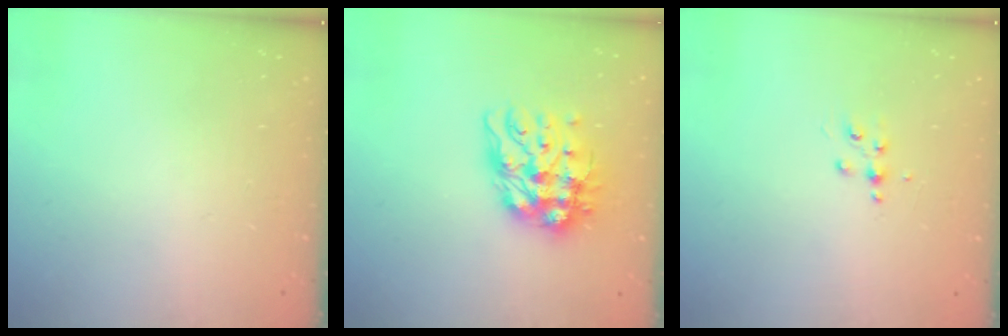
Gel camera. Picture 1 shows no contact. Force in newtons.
{"total": 12.6, "press": 12.5, "slide": 1.3}
{"total": 4.3, "press": 4.3, "slide": 0.5}